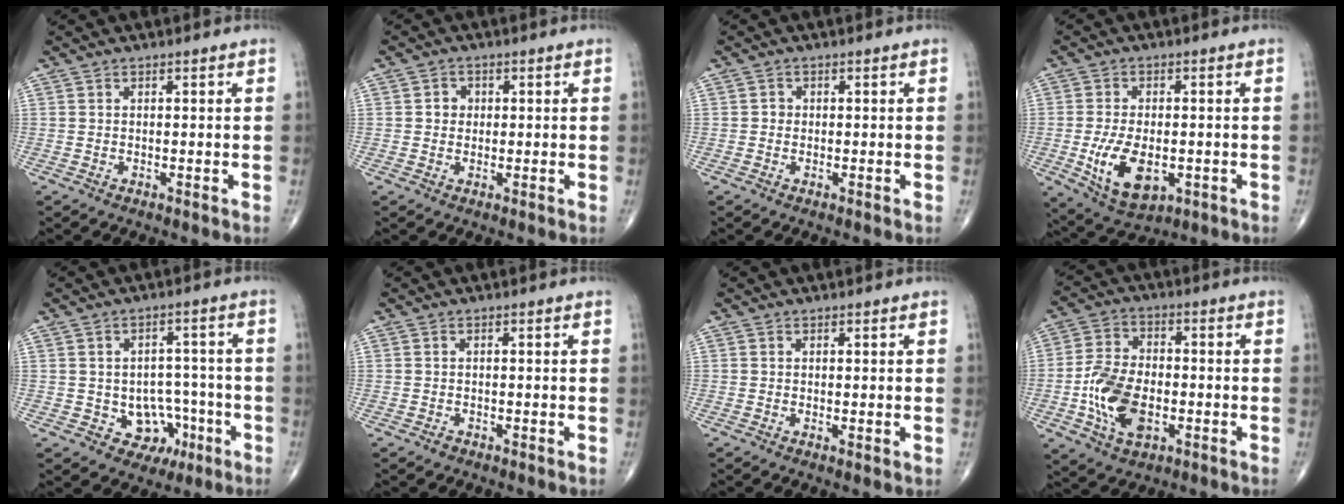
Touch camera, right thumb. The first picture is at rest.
{"total": 2.2, "force": [0.2, 2.0, 0.8], "torque": [0.002, 0.004, 0.000]}
{"total": 0.9, "force": [-0.1, 0.8, 0.2], "torque": [0.002, 0.003, -0.004]}
{"total": 11.2, "force": [-2.6, 6.2, 8.9], "torque": [-0.154, -0.008, -0.030]}
{"total": 7.8, "force": [-2.9, 6.3, 3.6], "torque": [-0.006, 0.031, -0.034]}
{"total": 0.7, "force": [-0.5, 0.4, 0.2], "torque": [-0.002, 0.000, -0.010]}
{"total": 0.8, "force": [0.1, 0.1, 0.8], "torque": [-0.017, -0.005, 0.001]}
{"total": 12.6, "force": [-3.0, 7.6, 9.6], "torque": [-0.172, 0.011, -0.055]}